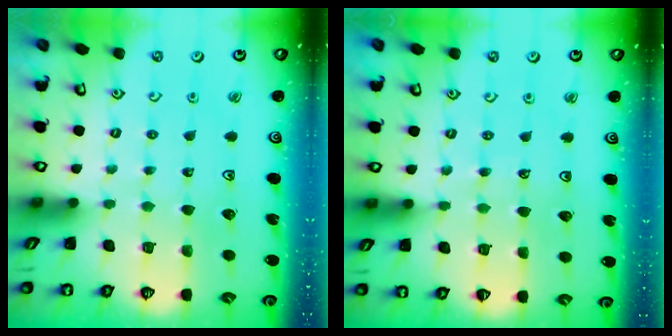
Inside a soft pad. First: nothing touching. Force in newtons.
{"total": 4.8, "press": 4.7, "slide": 0.6}